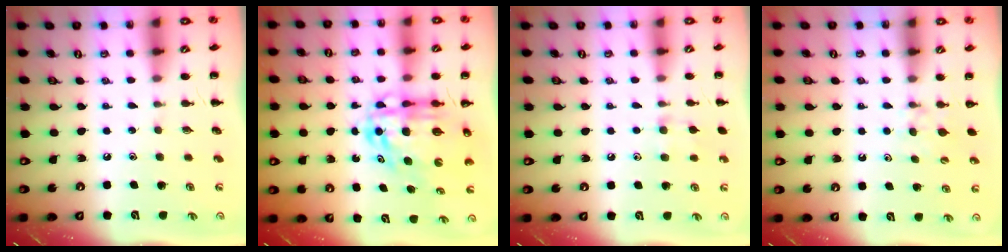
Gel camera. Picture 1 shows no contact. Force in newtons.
{"total": 11.3, "press": 10.9, "slide": 2.7}
{"total": 7.2, "press": 6.9, "slide": 2.1}
{"total": 4.5, "press": 4.3, "slide": 1.4}